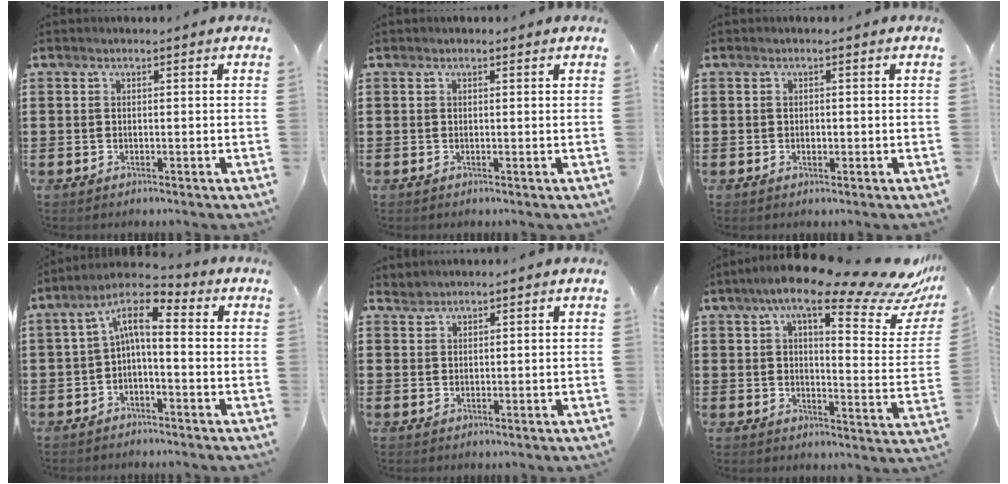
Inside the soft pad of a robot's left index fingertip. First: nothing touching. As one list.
[{"total": 0.0}, {"total": 0.6, "force": [0.0, 0.5, 0.4], "torque": [-0.011, 0.002, -0.001]}, {"total": 6.7, "force": [1.0, 2.5, 6.2], "torque": [-0.132, -0.003, 0.010]}, {"total": 1.5, "force": [1.4, 0.7, -0.3], "torque": [0.000, 0.002, 0.029]}, {"total": 14.6, "force": [10.6, 2.9, 9.7], "torque": [-0.165, -0.052, 0.167]}]